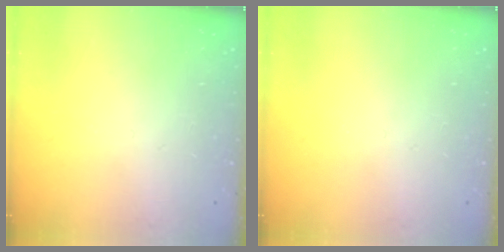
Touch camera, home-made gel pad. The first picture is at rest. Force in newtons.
{"total": 0.0}